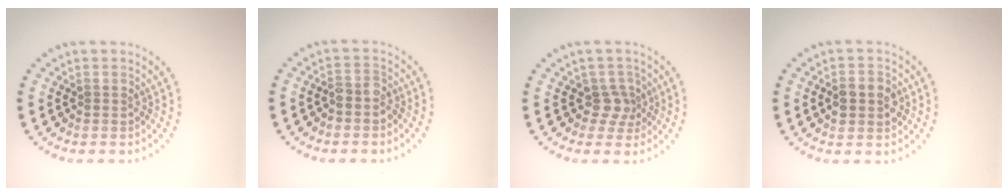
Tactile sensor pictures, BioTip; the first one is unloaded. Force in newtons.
{"total": 1.8, "press": 1.5, "slide": 1.0}
{"total": 2.0, "press": 1.5, "slide": 1.3}
{"total": 3.1, "press": 3.1, "slide": 0.1}